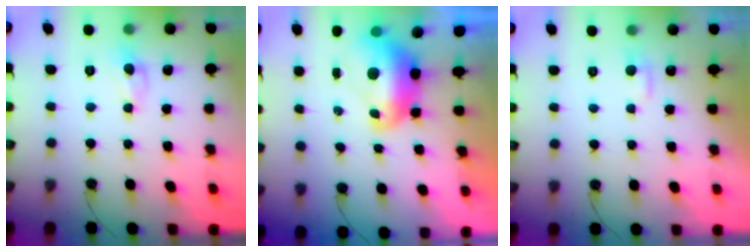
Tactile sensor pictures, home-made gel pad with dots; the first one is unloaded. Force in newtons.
{"total": 2.8, "press": 2.8, "slide": 0.7}
{"total": 1.8, "press": 1.7, "slide": 0.6}